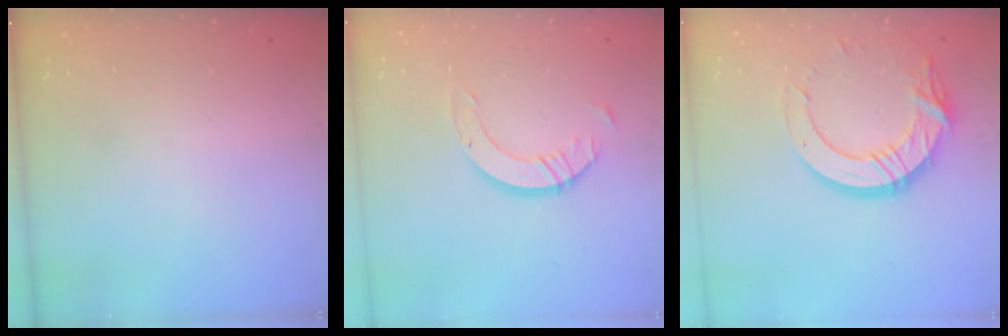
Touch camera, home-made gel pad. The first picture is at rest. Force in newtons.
{"total": 8.1, "press": 8.1, "slide": 0.7}
{"total": 15.2, "press": 15.1, "slide": 1.5}